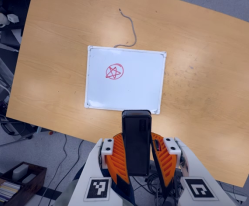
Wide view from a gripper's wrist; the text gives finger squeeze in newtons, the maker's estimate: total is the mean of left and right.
{"total": 9.1, "left": 7.6, "right": 10.6}